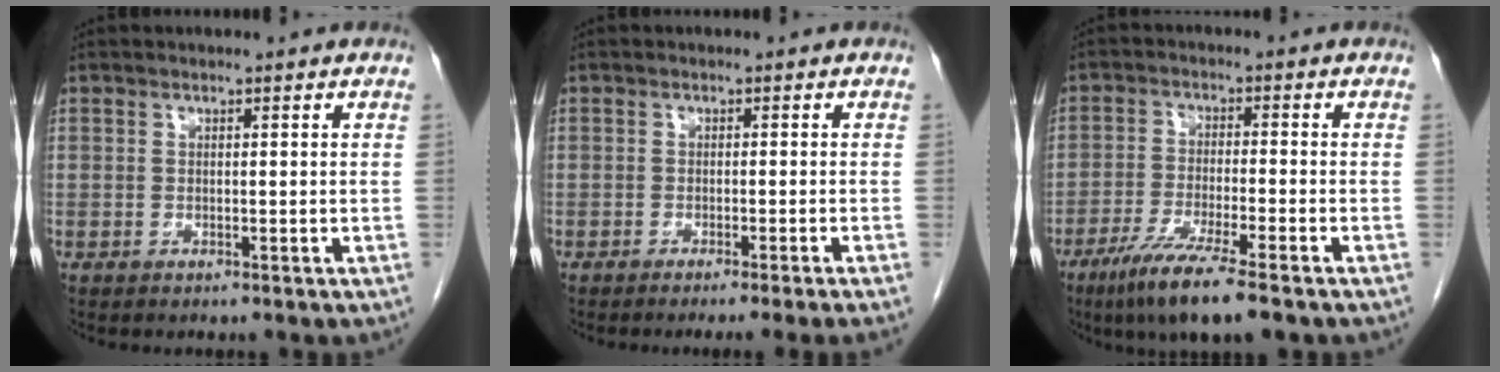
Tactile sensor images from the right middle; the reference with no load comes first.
{"total": 5.2, "force": [-4.1, -1.7, 2.8], "torque": [-0.012, -0.005, -0.055]}
{"total": 9.8, "force": [-6.6, 0.2, 7.3], "torque": [-0.131, -0.028, -0.110]}